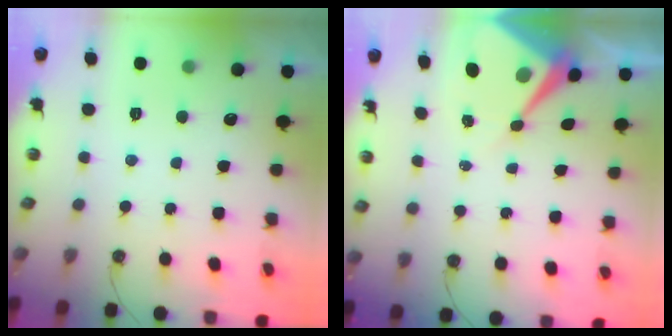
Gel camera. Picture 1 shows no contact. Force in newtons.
{"total": 8.0, "press": 8.0, "slide": 0.6}